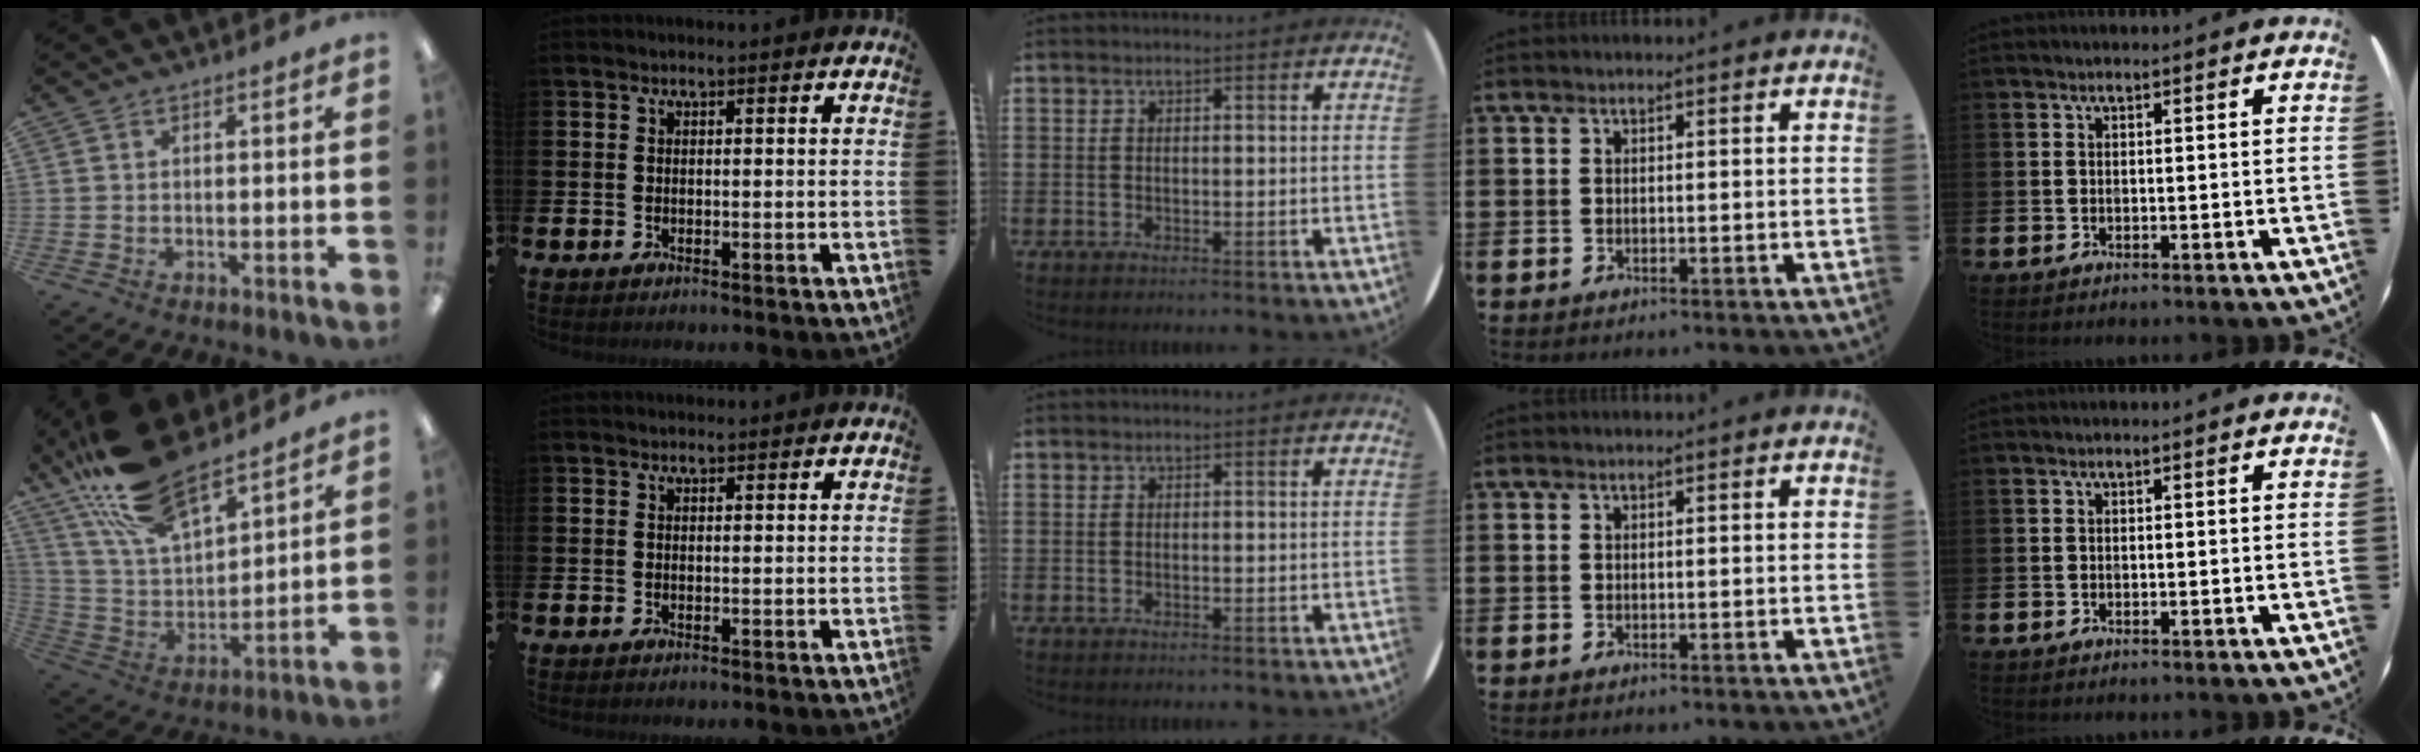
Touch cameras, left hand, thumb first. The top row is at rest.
{"thumb": {"total": 20.5, "force": [15.8, 8.0, 10.3], "torque": [-0.212, -0.079, 0.285]}, "index": {"total": 0.6, "force": [0.6, 0.1, 0.1], "torque": [0.007, -0.002, 0.009]}}